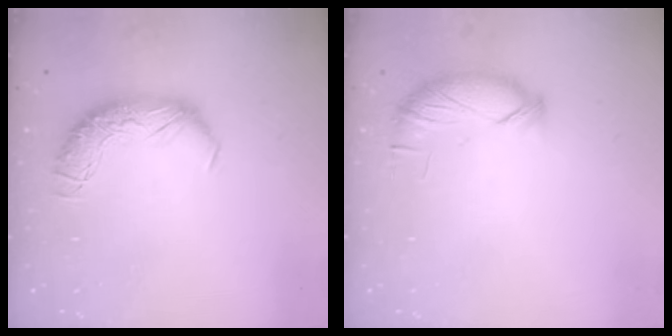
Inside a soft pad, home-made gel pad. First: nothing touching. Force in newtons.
{"total": 5.7, "press": 5.7, "slide": 0.4}